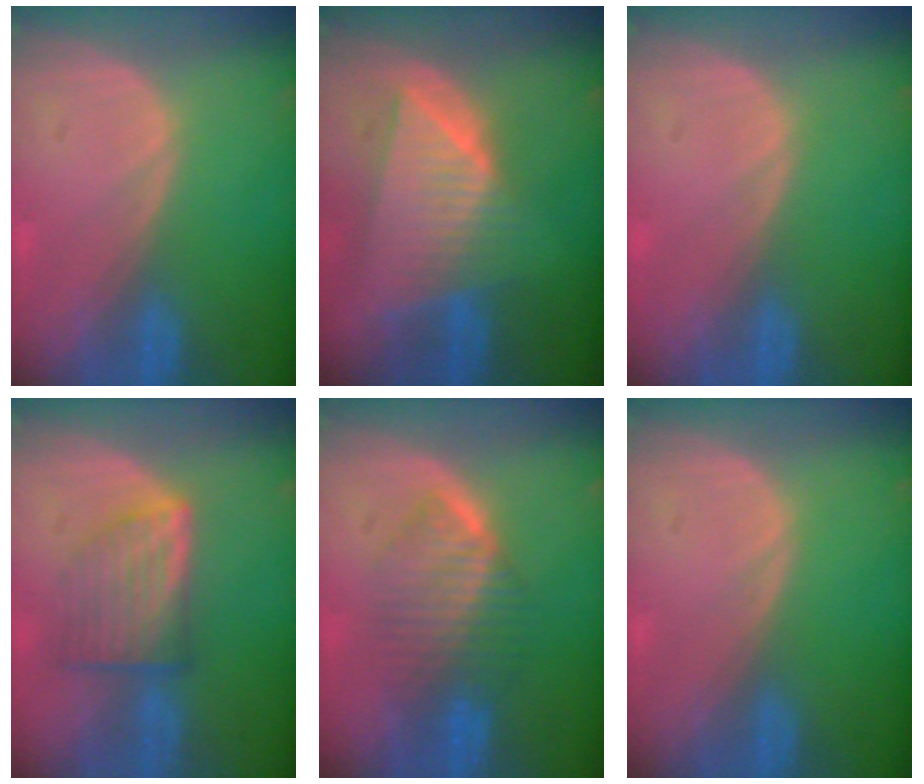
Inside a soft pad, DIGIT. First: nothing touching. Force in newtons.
{"total": 9.0, "press": 8.1, "slide": 3.9}
{"total": 0.0}
{"total": 7.1, "press": 6.4, "slide": 2.9}
{"total": 6.4, "press": 6.4, "slide": 0.9}
{"total": 0.0}